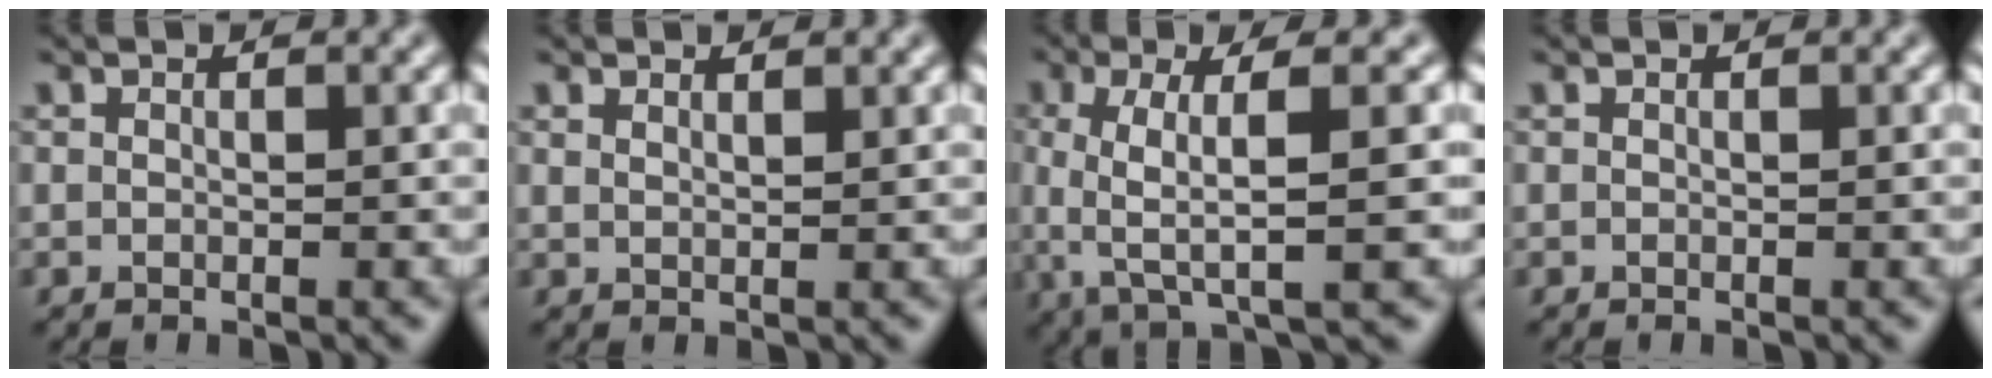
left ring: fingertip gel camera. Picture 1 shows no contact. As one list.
[{"total": 0.9, "force": [0.8, 0.2, 0.3], "torque": [-0.005, 0.000, 0.016]}, {"total": 6.7, "force": [0.2, 1.7, 6.4], "torque": [-0.111, 0.002, 0.001]}, {"total": 0.0}]